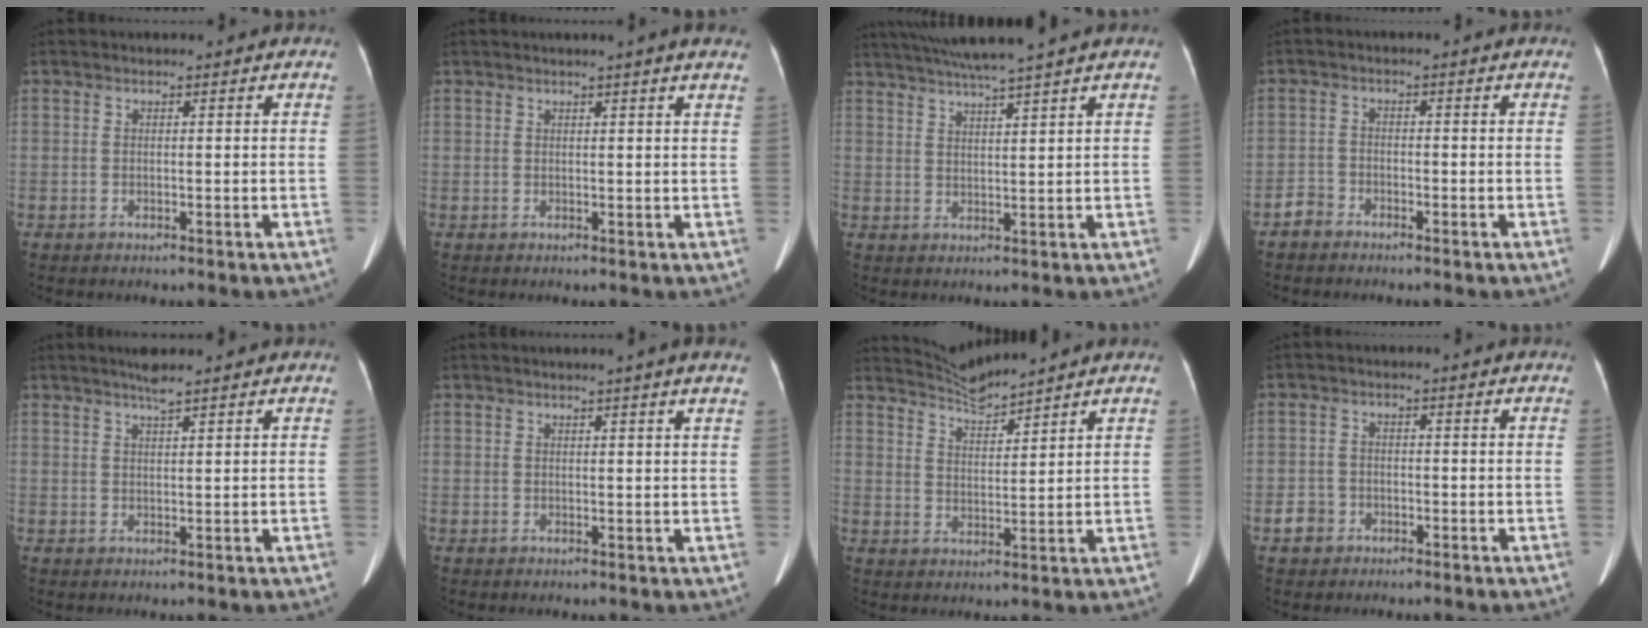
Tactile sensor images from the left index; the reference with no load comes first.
{"total": 4.1, "force": [3.3, -0.7, 2.3], "torque": [-0.025, 0.007, 0.030]}
{"total": 8.4, "force": [7.2, -1.9, 4.0], "torque": [-0.068, 0.013, 0.115]}
{"total": 2.3, "force": [-1.9, 1.2, 0.1], "torque": [-0.009, 0.002, -0.038]}
{"total": 2.3, "force": [1.9, -0.3, 1.4], "torque": [-0.029, 0.005, 0.036]}
{"total": 3.2, "force": [2.4, -0.9, 1.9], "torque": [-0.020, 0.003, 0.027]}
{"total": 4.8, "force": [4.7, -1.1, -0.1], "torque": [-0.008, -0.004, 0.095]}
{"total": 2.7, "force": [-1.5, 2.2, 0.4], "torque": [-0.013, 0.006, -0.029]}